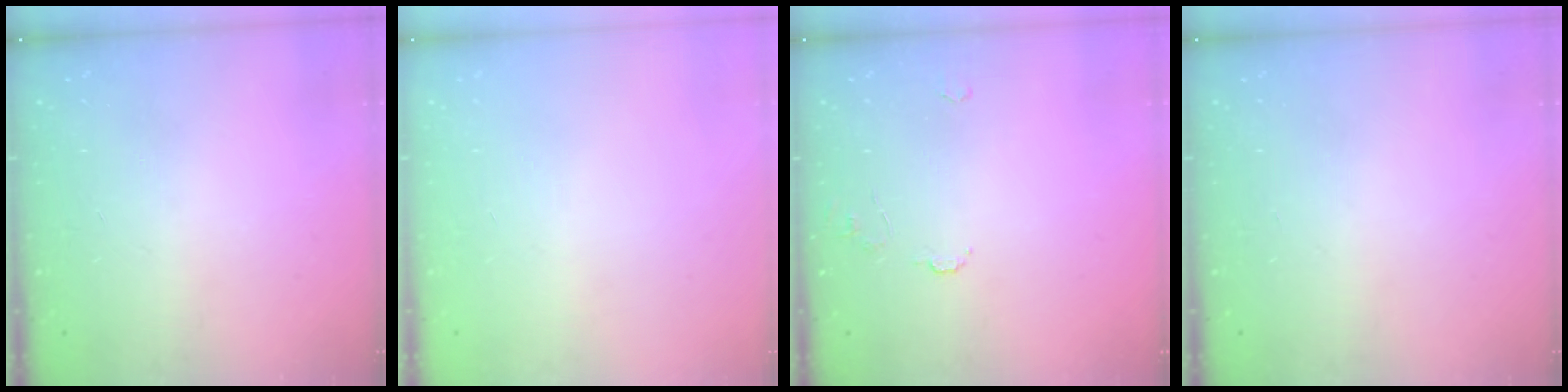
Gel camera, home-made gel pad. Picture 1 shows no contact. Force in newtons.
{"total": 0.0}
{"total": 6.3, "press": 6.3, "slide": 0.5}
{"total": 0.0}